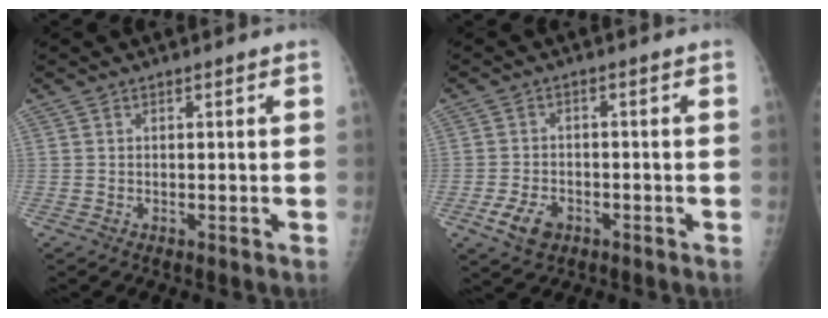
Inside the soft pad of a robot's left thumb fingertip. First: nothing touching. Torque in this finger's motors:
{"motor_torque": [-0.18, 0.44, 0.22, 0.02, 0.01]}